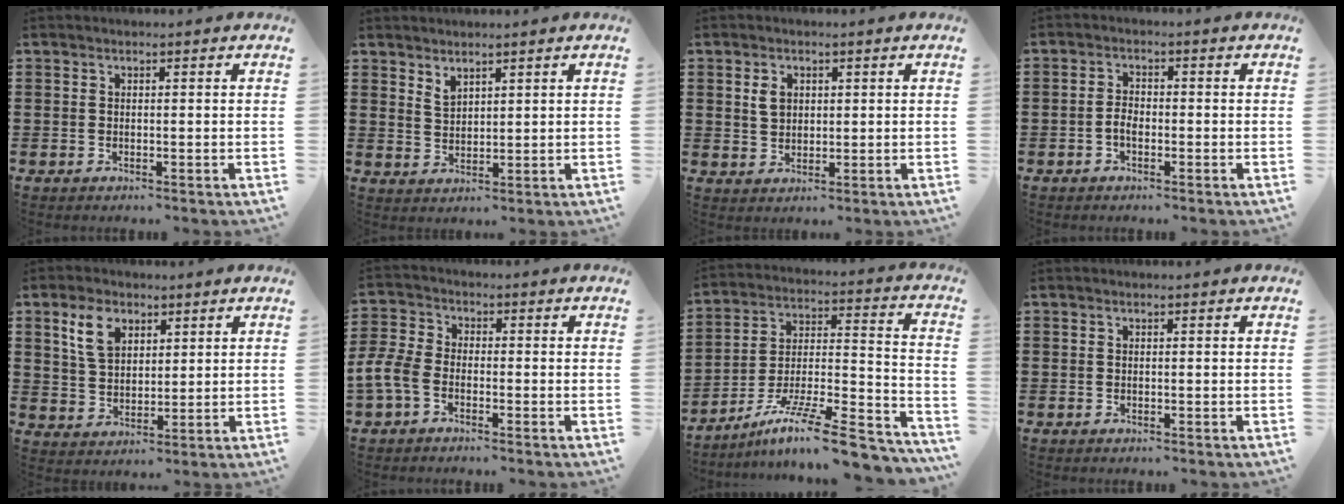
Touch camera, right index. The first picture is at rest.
{"total": 2.3, "force": [1.9, 1.1, 0.6], "torque": [-0.016, 0.004, 0.037]}
{"total": 2.8, "force": [0.9, 2.0, 1.7], "torque": [-0.042, 0.009, 0.015]}
{"total": 2.2, "force": [-0.9, 1.2, 1.6], "torque": [-0.040, 0.001, -0.021]}
{"total": 6.8, "force": [3.6, 4.3, 3.9], "torque": [-0.085, 0.013, 0.065]}
{"total": 4.7, "force": [-2.7, 2.5, 2.9], "torque": [-0.087, -0.002, -0.060]}
{"total": 13.1, "force": [-10.0, 1.6, 8.4], "torque": [-0.125, 0.024, -0.180]}
{"total": 0.0}